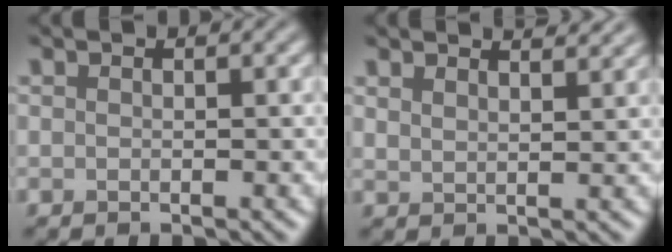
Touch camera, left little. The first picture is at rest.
{"total": 3.1, "force": [2.8, 0.7, 1.1], "torque": [-0.013, 0.010, 0.034]}